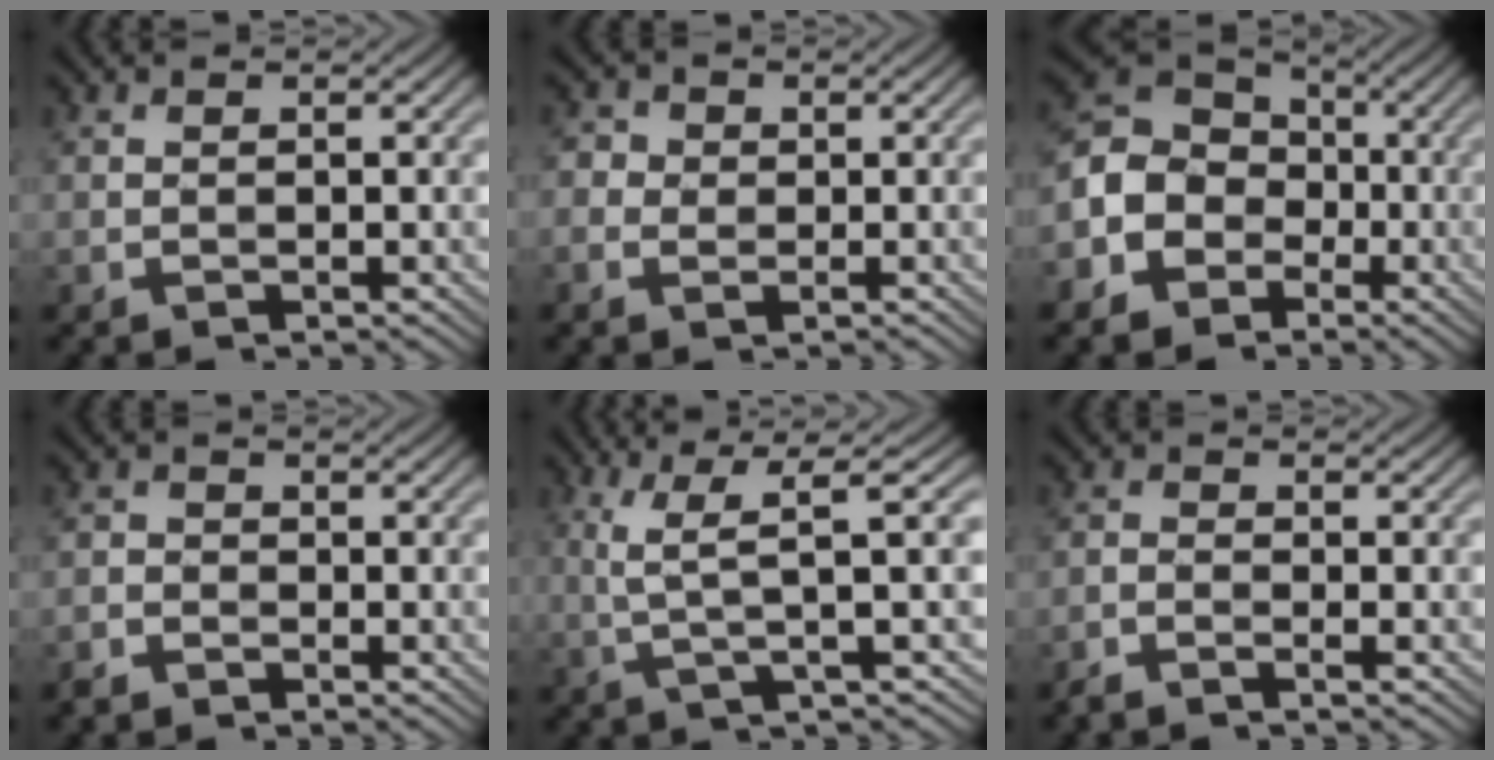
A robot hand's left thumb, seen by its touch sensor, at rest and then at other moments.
{"total": 2.8, "force": [0.0, 2.6, 1.1], "torque": [-0.036, 0.005, -0.005]}
{"total": 8.9, "force": [-2.6, 7.5, 4.0], "torque": [-0.101, -0.010, -0.065]}
{"total": 1.9, "force": [-1.5, 1.2, 0.2], "torque": [-0.012, 0.001, -0.037]}
{"total": 5.7, "force": [1.7, 0.4, 5.5], "torque": [-0.119, 0.018, 0.036]}
{"total": 1.7, "force": [-1.5, 0.2, 0.9], "torque": [-0.030, 0.001, -0.036]}